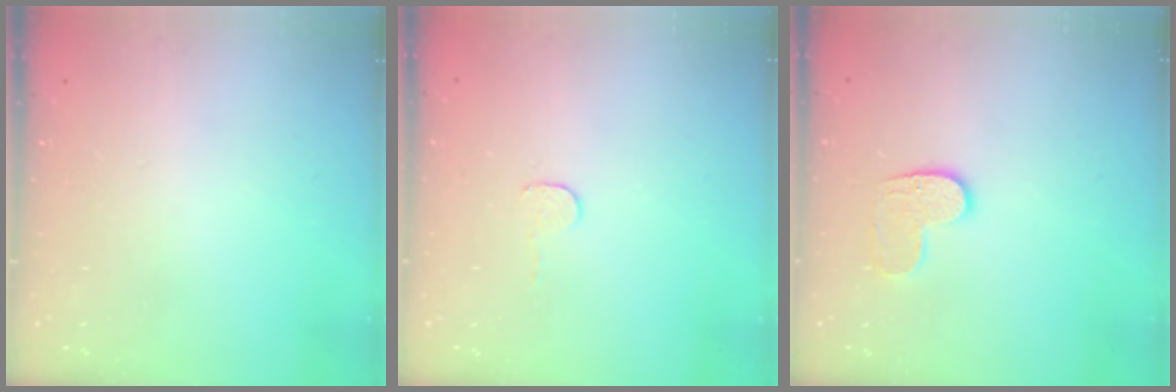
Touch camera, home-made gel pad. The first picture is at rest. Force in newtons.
{"total": 3.0, "press": 3.0, "slide": 0.3}
{"total": 7.0, "press": 7.0, "slide": 0.2}